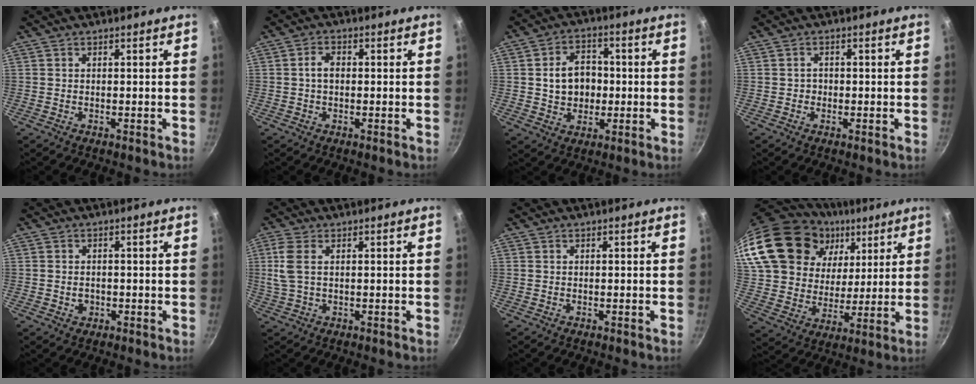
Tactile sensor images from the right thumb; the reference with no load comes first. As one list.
[{"total": 3.0, "force": [0.1, 1.9, 2.3], "torque": [-0.036, 0.009, -0.001]}, {"total": 9.0, "force": [0.2, 7.1, 5.5], "torque": [-0.065, 0.013, 0.004]}, {"total": 1.3, "force": [-0.2, 1.2, 0.5], "torque": [-0.004, 0.004, -0.004]}, {"total": 1.9, "force": [-0.5, 1.6, 0.8], "torque": [-0.007, 0.004, -0.006]}, {"total": 5.2, "force": [0.9, 2.4, 4.5], "torque": [-0.108, 0.003, 0.021]}, {"total": 0.0}, {"total": 29.8, "force": [14.0, 20.4, 16.6], "torque": [-0.325, 0.000, 0.263]}]